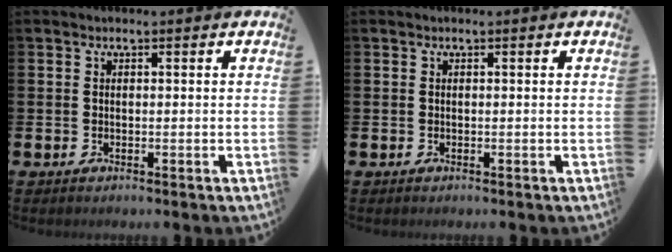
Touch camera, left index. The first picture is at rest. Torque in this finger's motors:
{"motor_torque": [0.01, 0.00, 0.00, 0.00]}